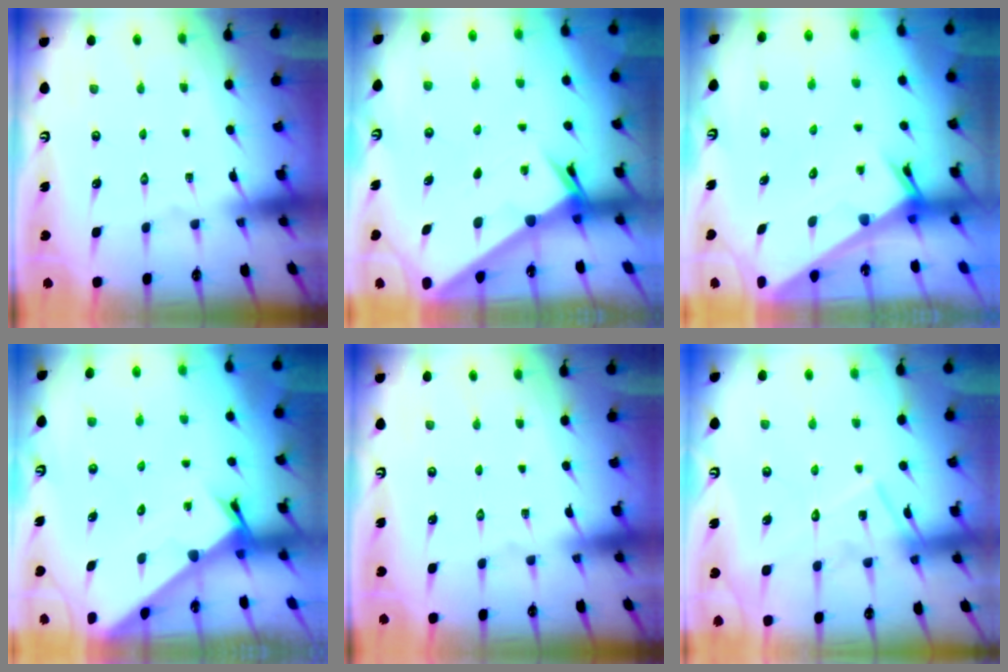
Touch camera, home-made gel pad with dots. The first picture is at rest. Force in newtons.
{"total": 2.4, "press": 2.4, "slide": 0.3}
{"total": 3.0, "press": 3.0, "slide": 0.2}
{"total": 2.3, "press": 2.3, "slide": 0.0}
{"total": 0.0}
{"total": 13.2, "press": 13.2, "slide": 0.8}